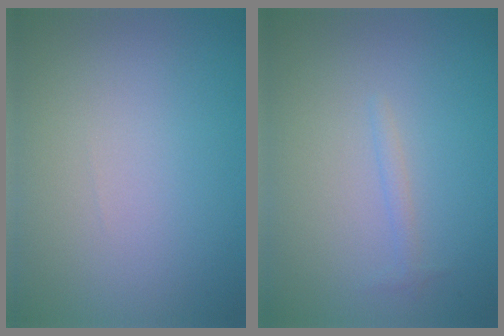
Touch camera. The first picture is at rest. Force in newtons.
{"total": 0.8, "press": 0.8, "slide": 0.0}